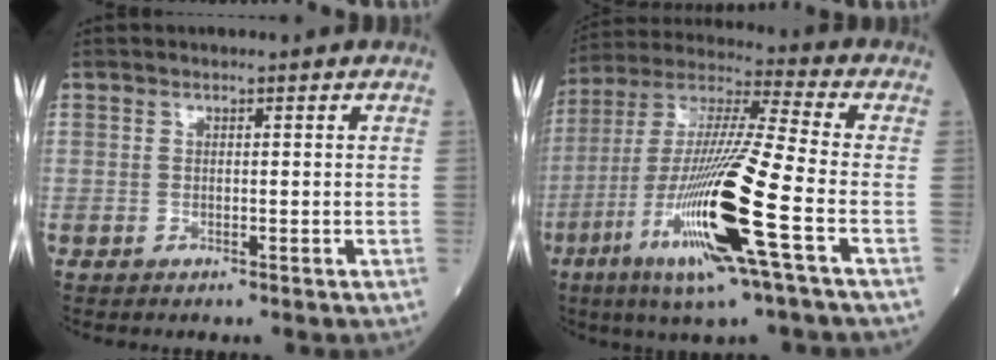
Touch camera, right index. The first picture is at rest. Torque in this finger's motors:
{"motor_torque": [1.51, -0.63, 1.05, 0.21]}